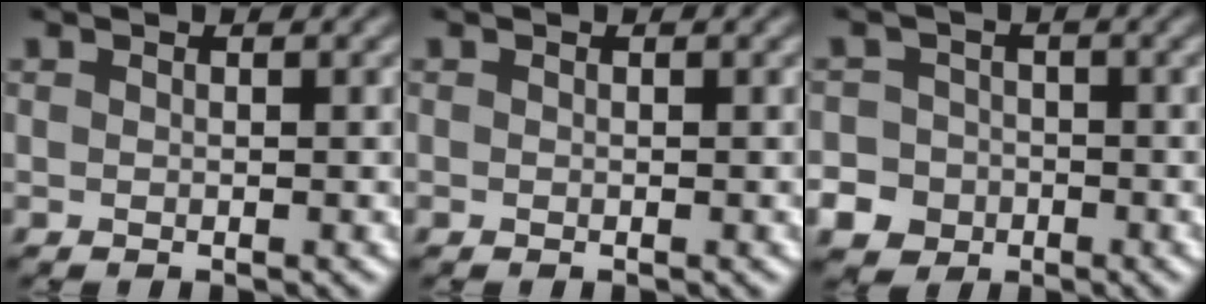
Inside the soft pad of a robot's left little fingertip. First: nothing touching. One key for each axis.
{"total": 0.0}
{"total": 7.5, "fx": -3.9, "fy": 6.3, "fz": 1.3, "tx": -0.029, "ty": -0.020, "tz": -0.084}